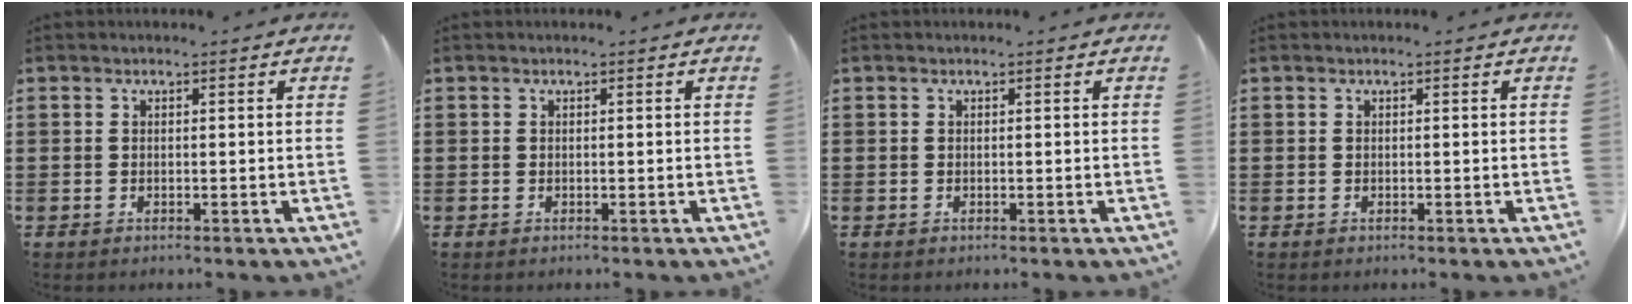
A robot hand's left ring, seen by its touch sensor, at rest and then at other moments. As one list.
[{"total": 0.0}, {"total": 0.0}, {"total": 0.0}]